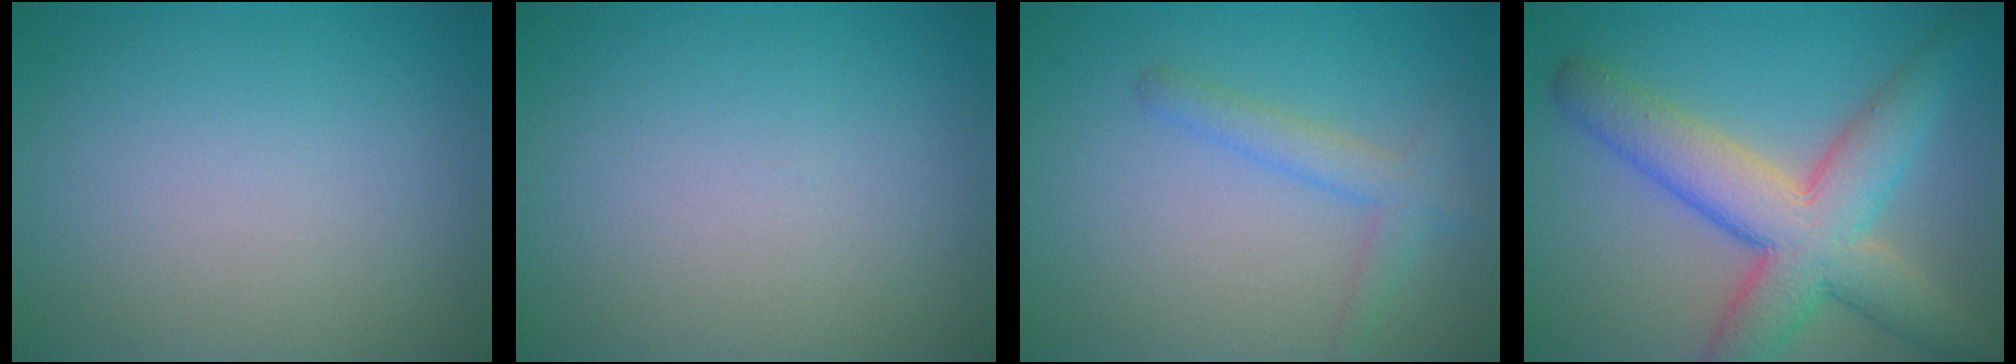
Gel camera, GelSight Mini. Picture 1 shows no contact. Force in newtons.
{"total": 0.0}
{"total": 2.4, "press": 2.4, "slide": 0.1}
{"total": 8.9, "press": 8.9, "slide": 0.5}